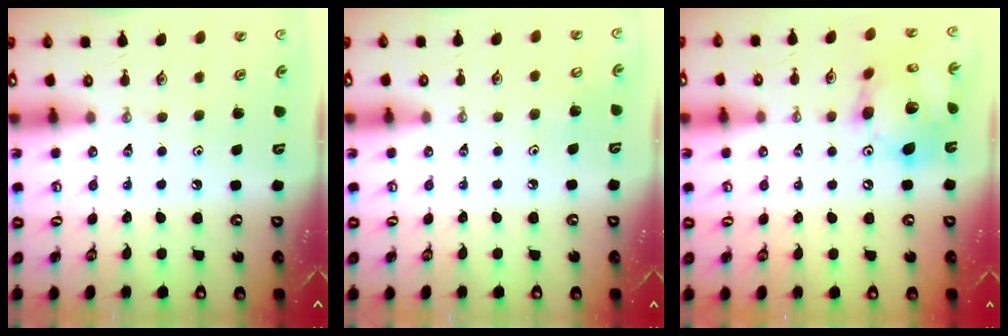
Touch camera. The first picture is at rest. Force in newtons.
{"total": 4.3, "press": 4.3, "slide": 0.4}
{"total": 16.0, "press": 15.8, "slide": 2.0}